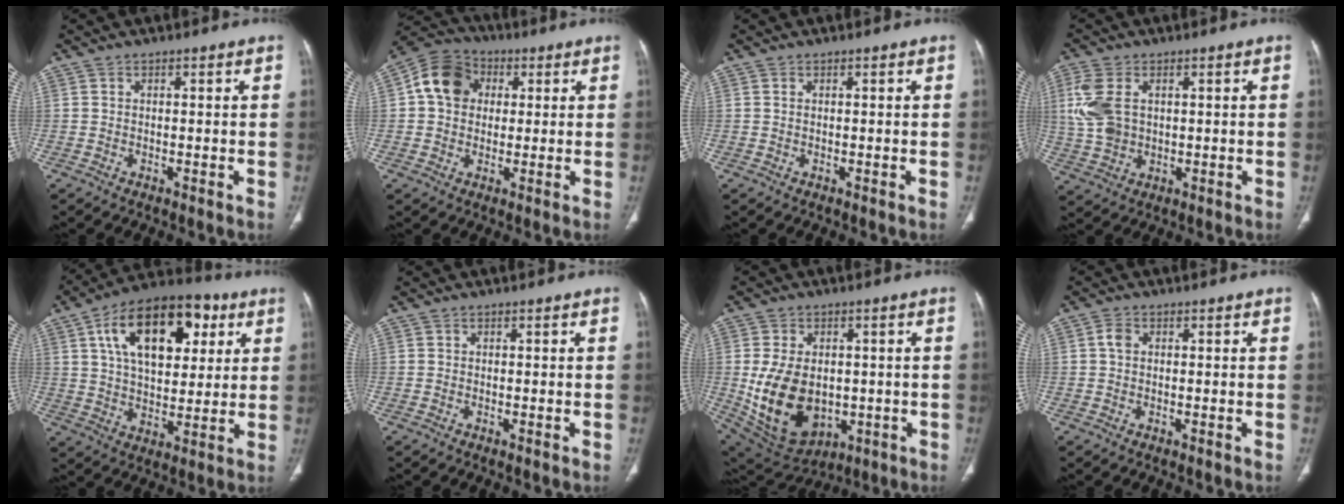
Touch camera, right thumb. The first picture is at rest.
{"total": 10.2, "force": [2.0, 8.3, 5.5], "torque": [-0.082, 0.015, 0.023]}
{"total": 0.0}
{"total": 8.8, "force": [1.9, 5.9, 6.2], "torque": [-0.142, 0.001, 0.045]}
{"total": 21.2, "force": [7.7, 11.8, 15.9], "torque": [-0.223, -0.001, 0.120]}
{"total": 0.0}
{"total": 16.1, "force": [-1.5, 11.2, 11.5], "torque": [-0.190, -0.006, 0.011]}
{"total": 1.7, "force": [0.2, 1.2, 1.1], "torque": [-0.021, 0.005, 0.003]}